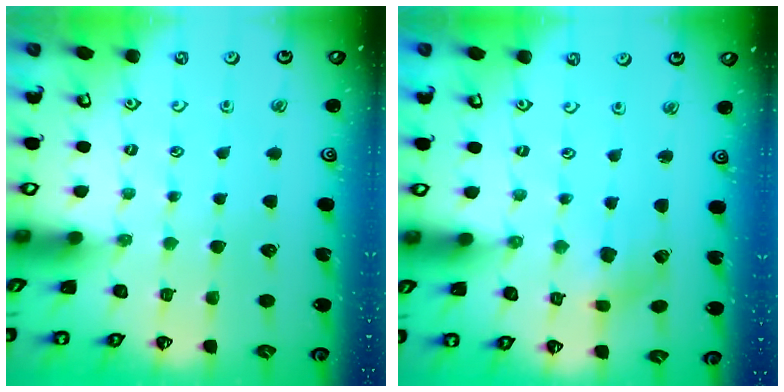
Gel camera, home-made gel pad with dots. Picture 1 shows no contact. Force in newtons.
{"total": 2.2, "press": 2.1, "slide": 0.6}